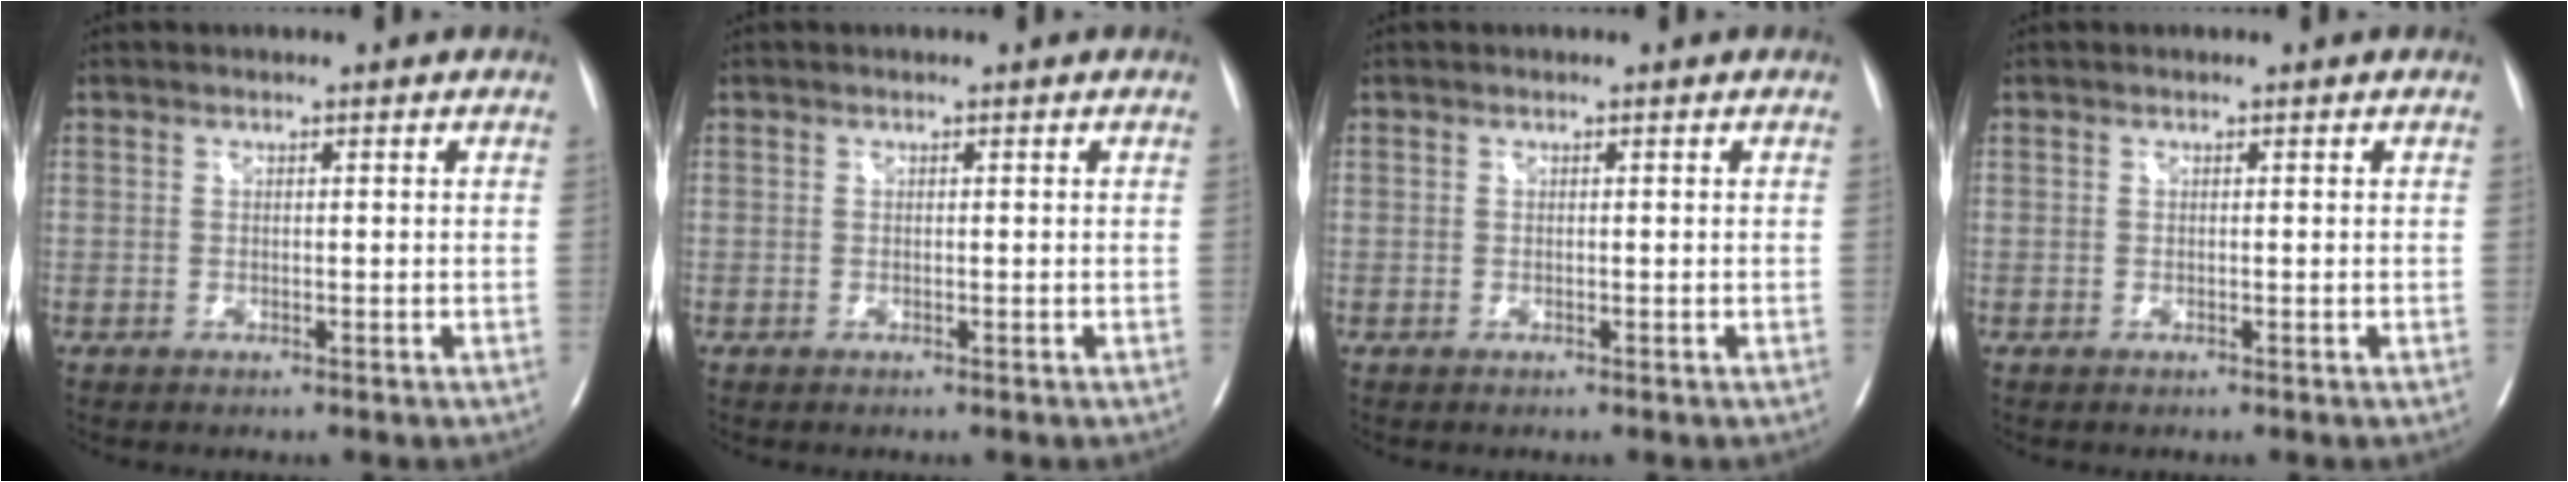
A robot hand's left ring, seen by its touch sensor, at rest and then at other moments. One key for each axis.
{"total": 0.0}
{"total": 0.0}
{"total": 0.0}